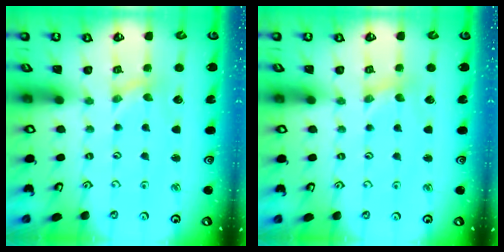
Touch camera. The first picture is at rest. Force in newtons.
{"total": 0.8, "press": 0.8, "slide": 0.2}